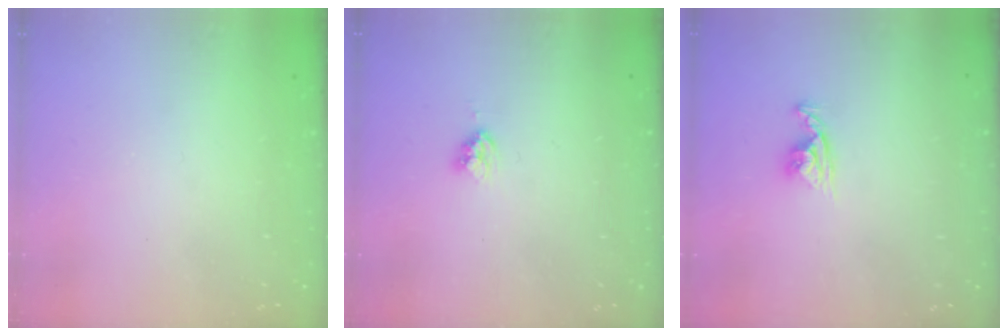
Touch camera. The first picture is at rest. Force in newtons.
{"total": 2.4, "press": 2.3, "slide": 0.4}
{"total": 5.9, "press": 5.9, "slide": 0.5}